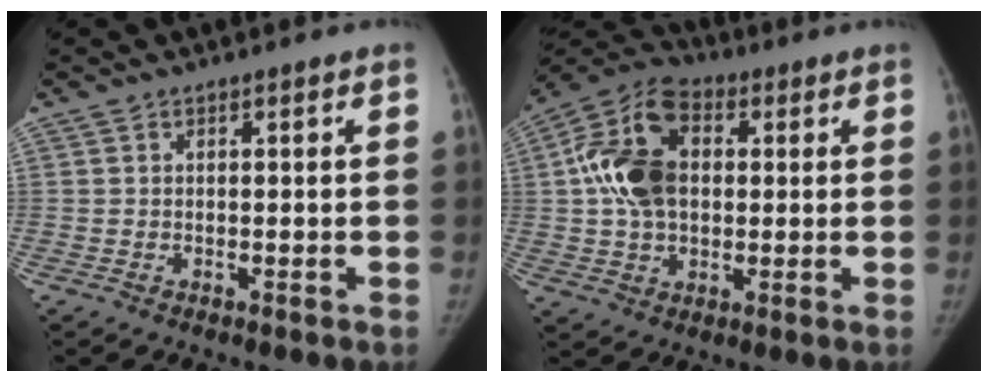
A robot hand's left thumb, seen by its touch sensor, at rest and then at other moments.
{"total": 15.4, "force": [2.4, 10.5, 11.0], "torque": [-0.187, 0.016, 0.034]}